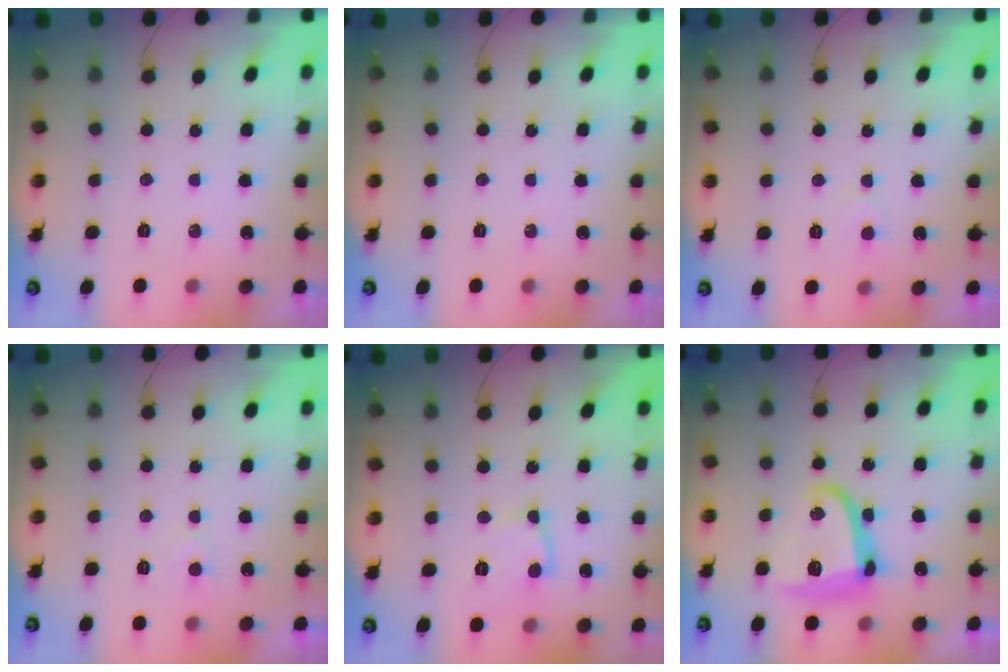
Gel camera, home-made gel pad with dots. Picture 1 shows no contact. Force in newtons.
{"total": 0.0}
{"total": 3.6, "press": 3.6, "slide": 0.3}
{"total": 4.4, "press": 4.4, "slide": 0.3}
{"total": 7.4, "press": 7.4, "slide": 0.9}
{"total": 14.5, "press": 14.5, "slide": 0.5}